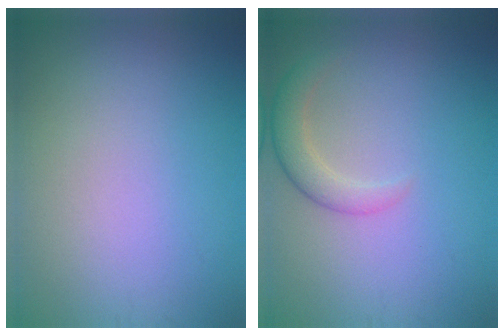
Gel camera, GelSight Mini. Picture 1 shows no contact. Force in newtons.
{"total": 2.4, "press": 2.4, "slide": 0.3}